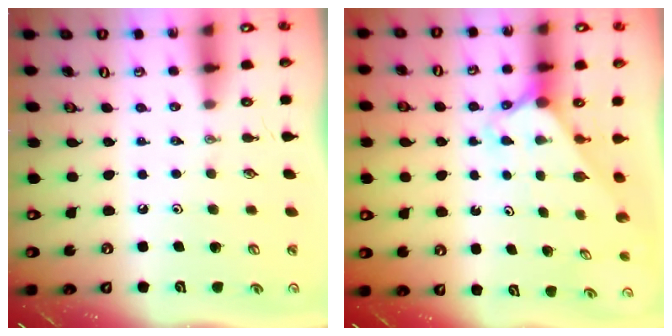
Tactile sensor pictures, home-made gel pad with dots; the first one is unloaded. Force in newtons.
{"total": 2.0, "press": 2.0, "slide": 0.2}